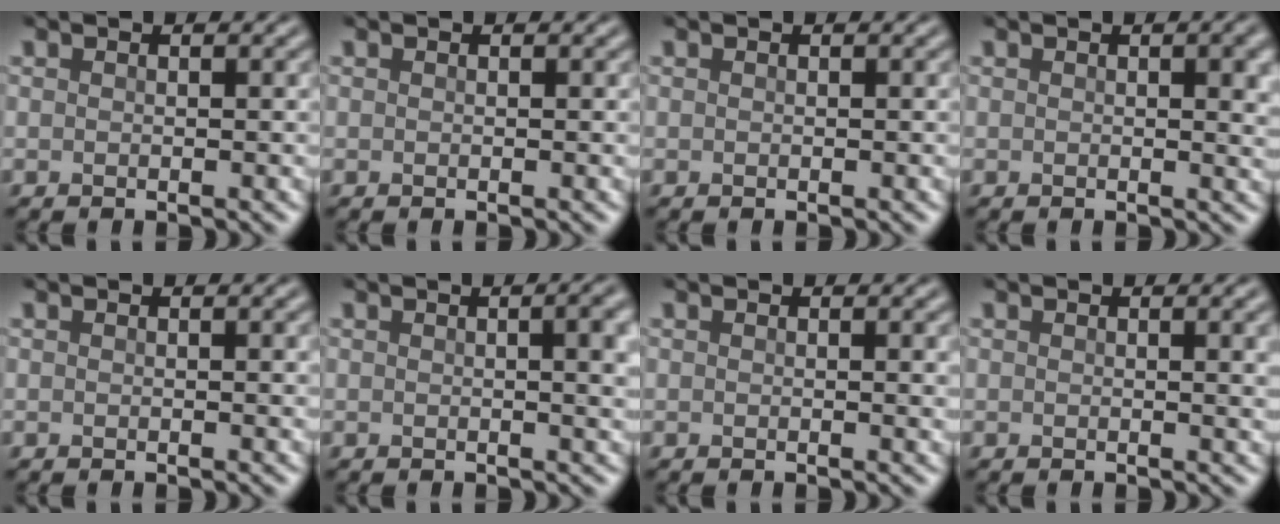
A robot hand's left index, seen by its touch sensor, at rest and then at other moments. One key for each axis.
{"total": 0.0}
{"total": 0.0}
{"total": 3.1, "fx": 0.6, "fy": 0.9, "fz": 2.9, "tx": -0.026, "ty": 0.004, "tz": 0.008}
{"total": 0.7, "fx": 0.1, "fy": 0.2, "fz": 0.7, "tx": -0.004, "ty": 0.002, "tz": 0.000}
{"total": 4.8, "fx": 0.7, "fy": 1.8, "fz": 4.3, "tx": -0.031, "ty": 0.014, "tz": 0.007}
{"total": 1.3, "fx": 0.2, "fy": 0.4, "fz": 1.2, "tx": -0.009, "ty": 0.001, "tz": 0.000}
{"total": 2.4, "fx": 0.6, "fy": 0.8, "fz": 2.2, "tx": -0.017, "ty": 0.003, "tz": 0.006}